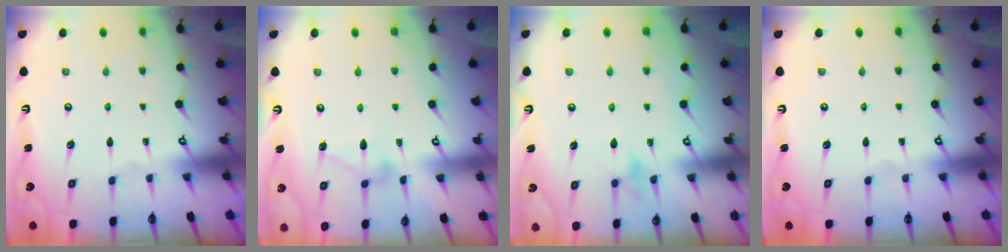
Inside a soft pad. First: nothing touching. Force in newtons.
{"total": 8.8, "press": 8.8, "slide": 0.5}
{"total": 9.7, "press": 9.7, "slide": 0.6}
{"total": 0.0}